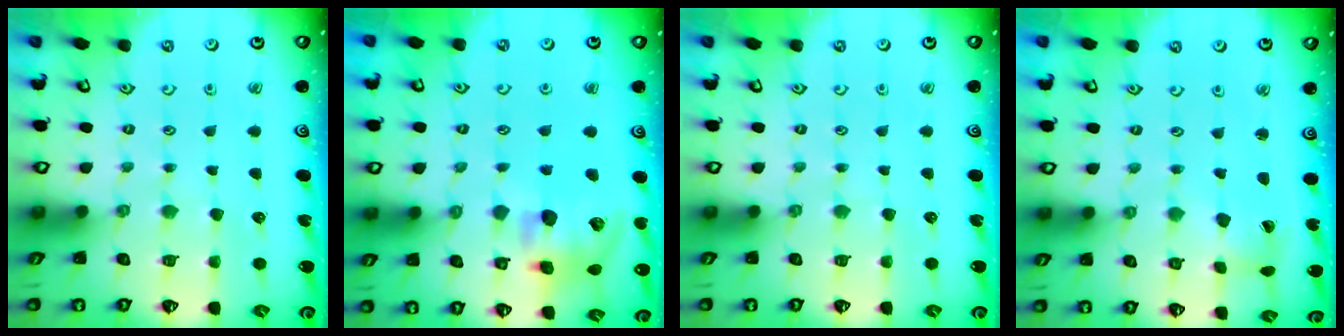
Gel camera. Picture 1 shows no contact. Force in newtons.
{"total": 13.9, "press": 13.8, "slide": 2.1}
{"total": 0.0}
{"total": 2.7, "press": 2.7, "slide": 0.4}